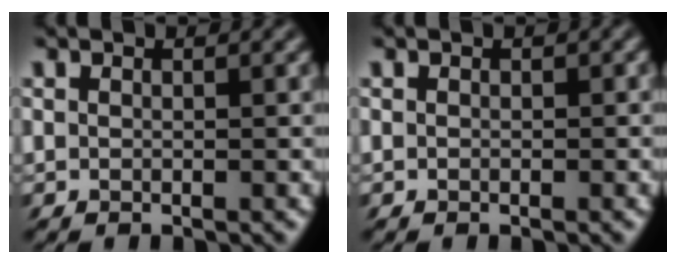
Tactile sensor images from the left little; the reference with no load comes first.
{"total": 0.9, "force": [-0.2, 0.8, 0.3], "torque": [-0.007, -0.002, -0.001]}